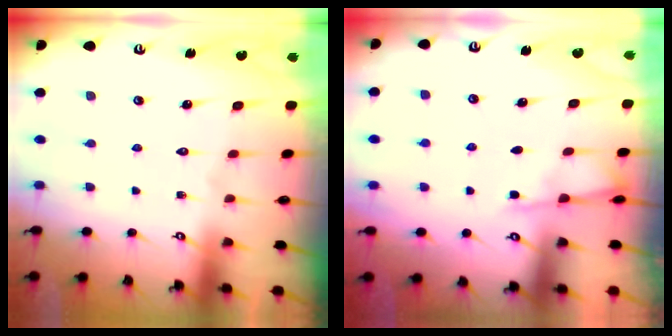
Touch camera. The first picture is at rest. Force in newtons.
{"total": 2.7, "press": 2.6, "slide": 0.4}